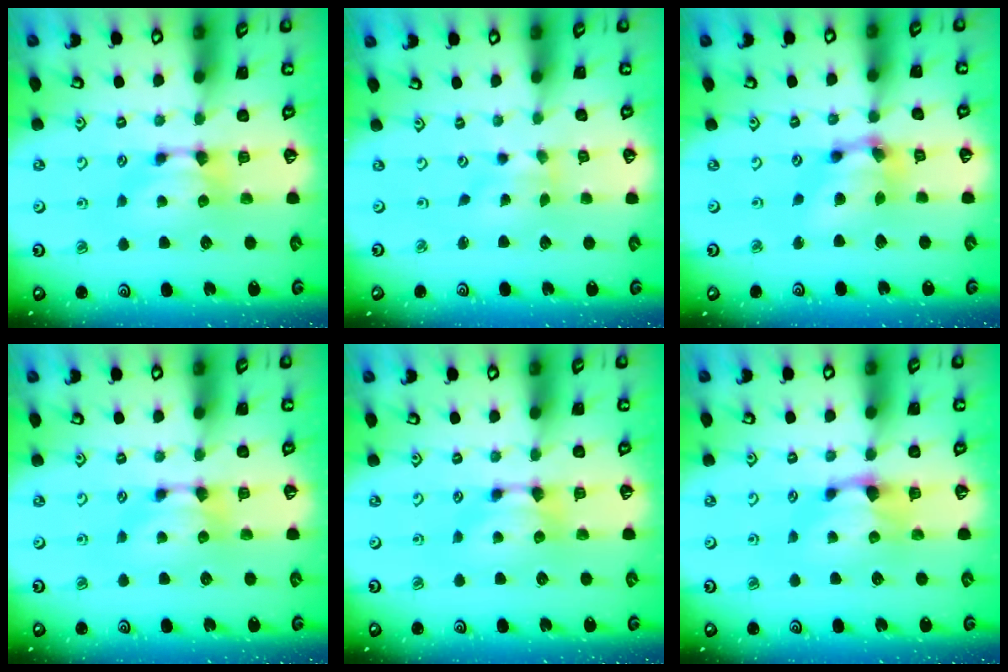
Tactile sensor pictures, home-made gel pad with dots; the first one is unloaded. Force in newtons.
{"total": 2.0, "press": 1.7, "slide": 1.1}
{"total": 6.4, "press": 6.0, "slide": 2.3}
{"total": 0.0}
{"total": 0.0}
{"total": 1.6, "press": 1.2, "slide": 1.0}